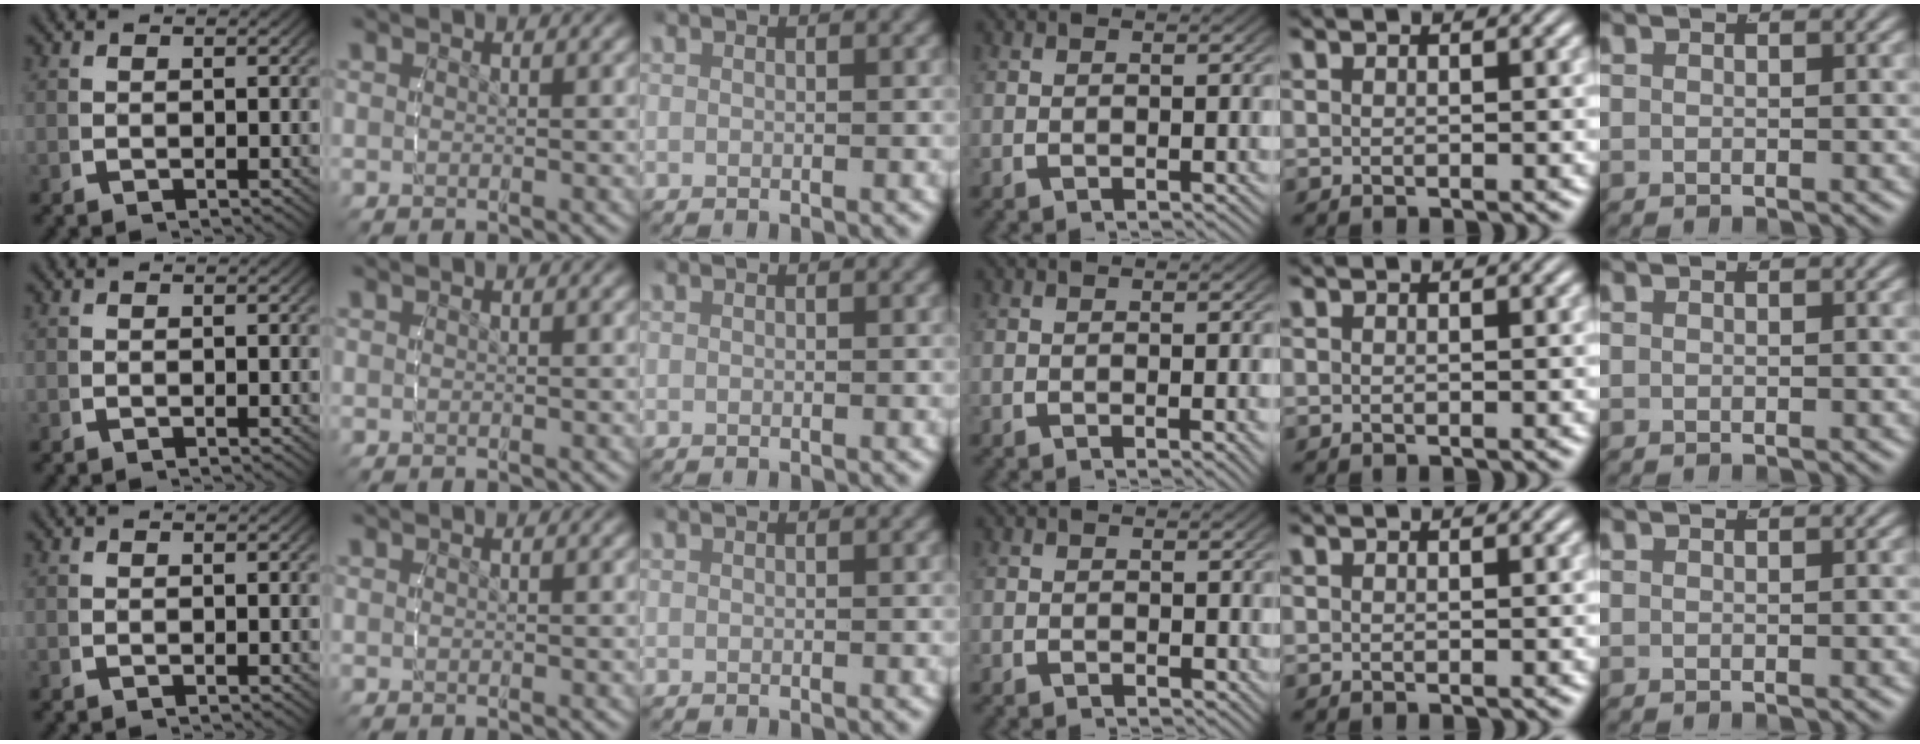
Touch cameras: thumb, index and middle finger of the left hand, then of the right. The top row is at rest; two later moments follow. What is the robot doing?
{"motion": "lift_and_place", "object": "cubes"}